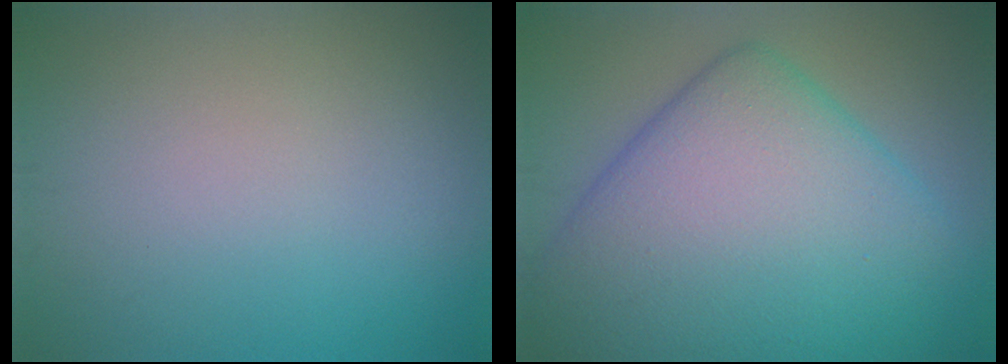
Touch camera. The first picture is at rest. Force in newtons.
{"total": 15.0, "press": 15.0, "slide": 0.1}